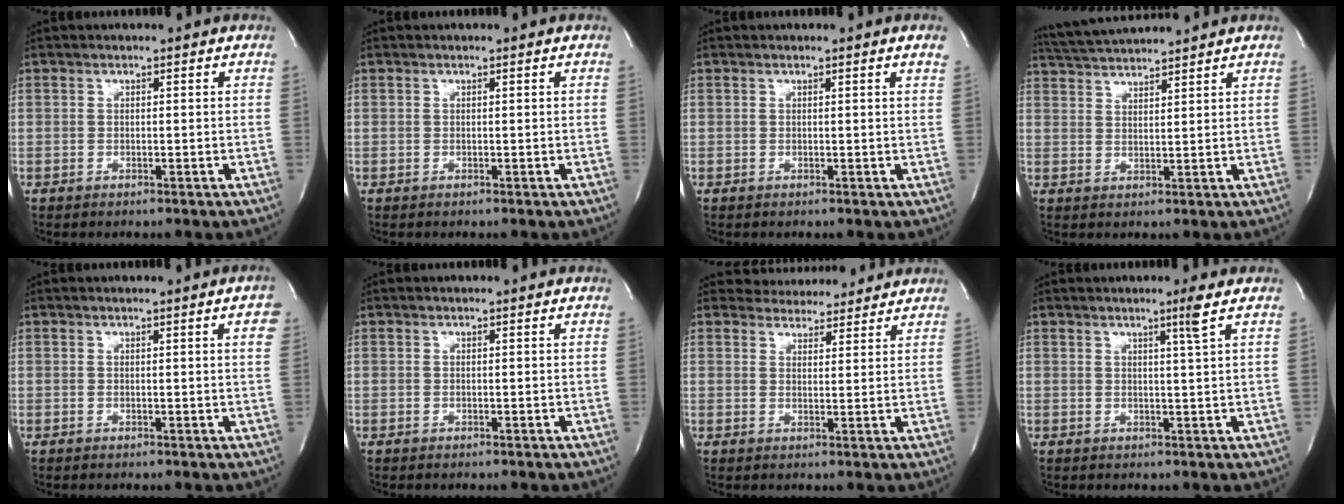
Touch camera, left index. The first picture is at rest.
{"total": 0.0}
{"total": 0.9, "force": [0.7, -0.3, 0.5], "torque": [-0.018, -0.006, 0.007]}
{"total": 7.5, "force": [7.2, -0.9, 1.9], "torque": [-0.044, 0.024, 0.127]}
{"total": 2.3, "force": [0.8, 0.1, 2.1], "torque": [-0.018, 0.002, 0.007]}
{"total": 0.0}
{"total": 6.5, "force": [6.2, 1.8, 0.6], "torque": [-0.005, 0.009, 0.079]}
{"total": 2.3, "force": [1.2, -1.0, 1.7], "torque": [-0.035, -0.012, 0.026]}